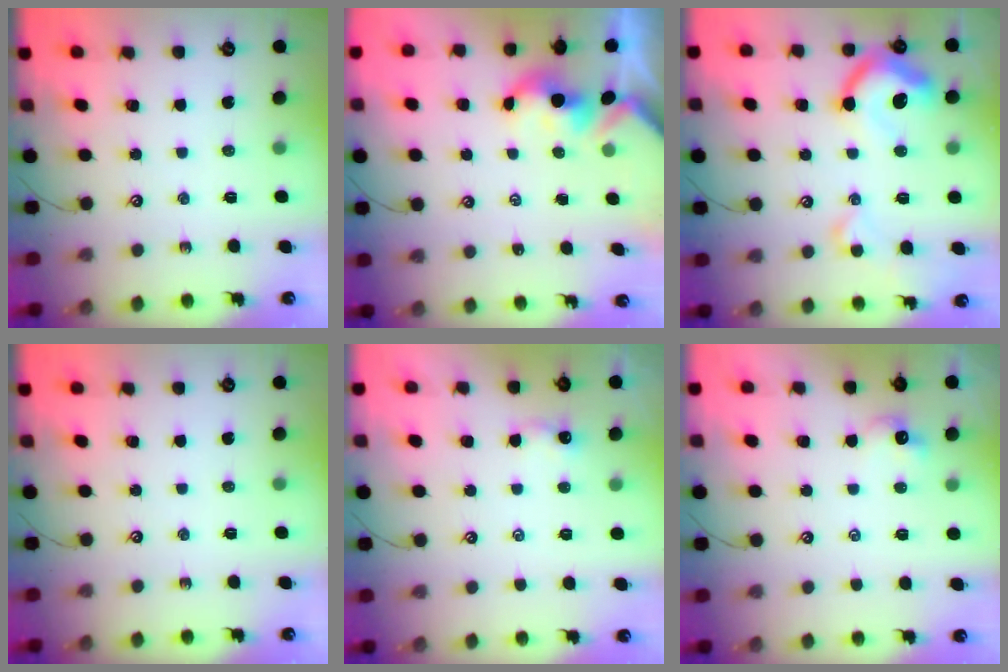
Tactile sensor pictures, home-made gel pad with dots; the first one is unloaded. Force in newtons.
{"total": 1.7, "press": 1.7, "slide": 0.2}
{"total": 12.4, "press": 12.2, "slide": 1.9}
{"total": 0.0}
{"total": 3.2, "press": 3.2, "slide": 0.2}
{"total": 0.6, "press": 0.3, "slide": 0.5}